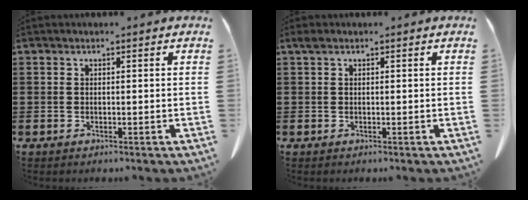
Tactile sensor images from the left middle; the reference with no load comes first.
{"total": 0.8, "force": [0.4, 0.5, 0.4], "torque": [-0.011, 0.003, 0.008]}